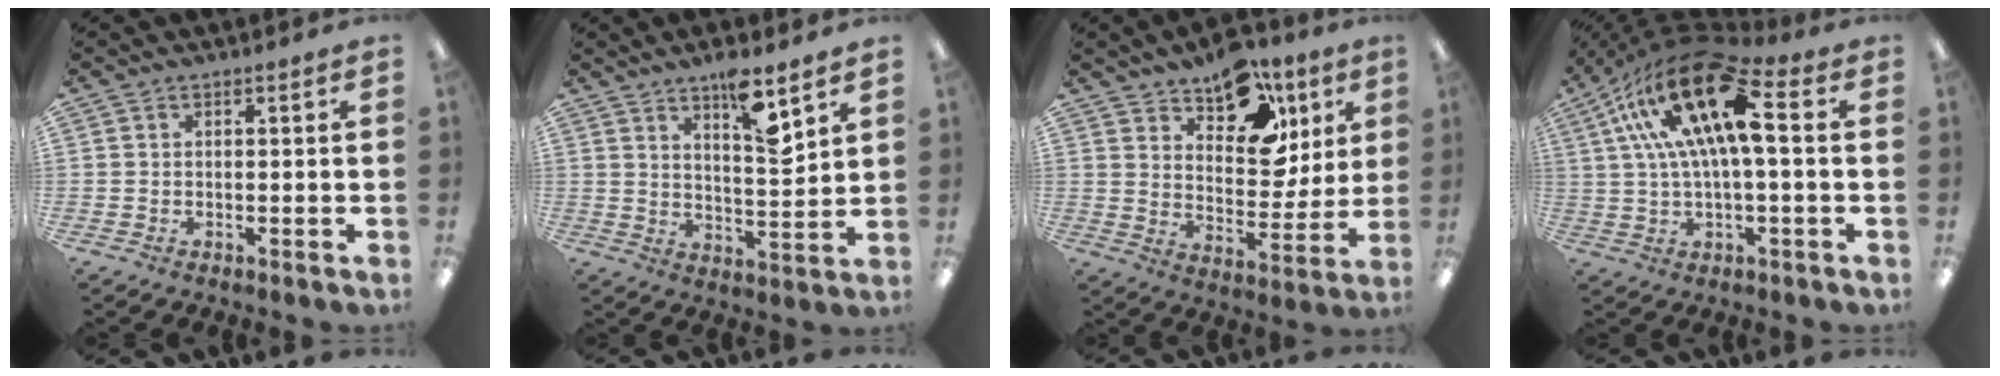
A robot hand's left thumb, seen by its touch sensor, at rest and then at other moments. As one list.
[{"total": 9.8, "force": [7.0, 2.3, 6.5], "torque": [-0.096, -0.042, 0.114]}, {"total": 15.3, "force": [10.0, 8.6, 7.8], "torque": [-0.119, -0.052, 0.179]}, {"total": 22.5, "force": [7.3, 9.1, 19.2], "torque": [-0.366, -0.017, 0.120]}]